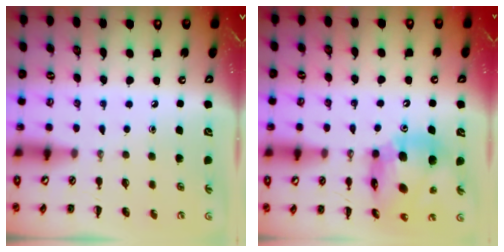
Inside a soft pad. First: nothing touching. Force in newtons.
{"total": 14.8, "press": 14.3, "slide": 4.1}